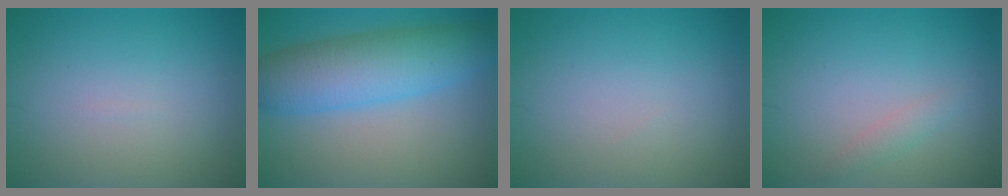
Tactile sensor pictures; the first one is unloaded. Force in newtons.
{"total": 7.7, "press": 7.7, "slide": 0.3}
{"total": 0.0}
{"total": 1.1, "press": 1.1, "slide": 0.0}